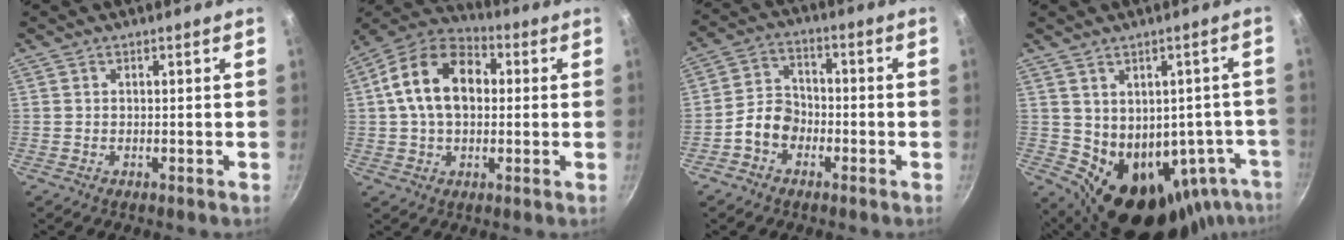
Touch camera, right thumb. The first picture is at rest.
{"total": 15.3, "force": [1.9, 10.3, 11.2], "torque": [-0.163, 0.028, 0.014]}
{"total": 6.9, "force": [-2.9, 5.2, 3.6], "torque": [-0.041, 0.036, -0.065]}
{"total": 17.4, "force": [-3.7, 12.8, 11.1], "torque": [-0.095, 0.009, -0.016]}